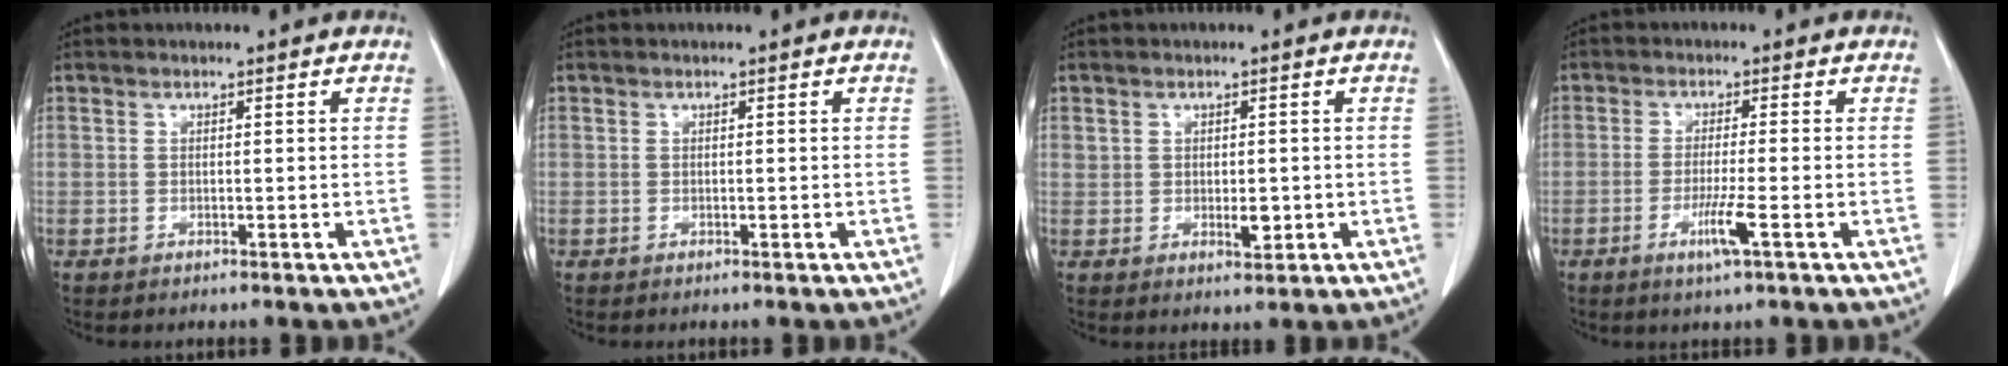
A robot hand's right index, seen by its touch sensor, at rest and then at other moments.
{"total": 0.0}
{"total": 2.4, "force": [-0.1, 1.4, 2.0], "torque": [-0.029, -0.004, 0.005]}
{"total": 4.3, "force": [-1.8, -0.4, 3.8], "torque": [-0.076, -0.011, -0.035]}